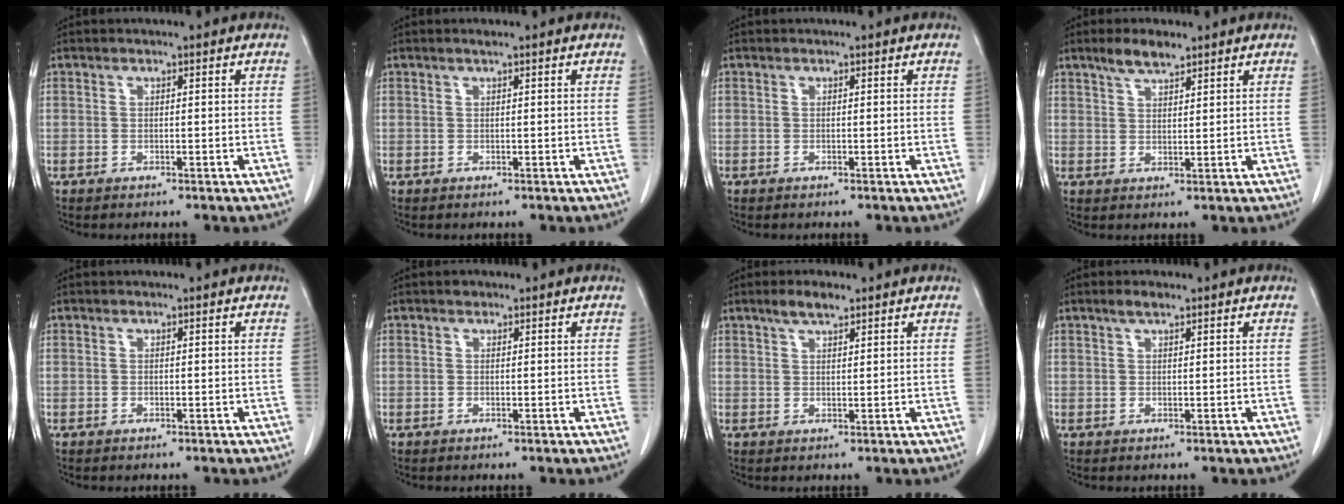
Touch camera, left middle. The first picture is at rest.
{"total": 0.6, "force": [0.4, -0.1, 0.3], "torque": [-0.012, -0.001, 0.012]}
{"total": 0.0}
{"total": 4.1, "force": [3.2, 1.1, 2.4], "torque": [-0.052, 0.005, 0.061]}
{"total": 0.0}
{"total": 0.7, "force": [0.6, 0.4, 0.2], "torque": [-0.007, 0.003, 0.009]}
{"total": 3.2, "force": [2.4, 0.8, 2.0], "torque": [-0.043, 0.005, 0.044]}
{"total": 1.7, "force": [1.3, 0.3, 1.1], "torque": [-0.026, 0.004, 0.025]}